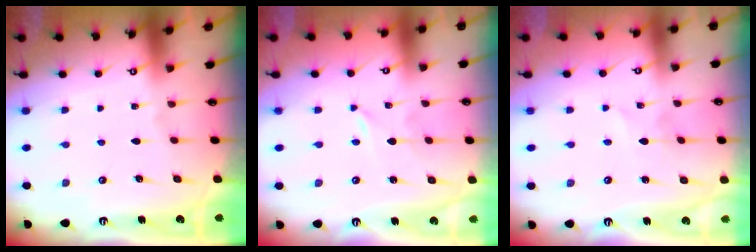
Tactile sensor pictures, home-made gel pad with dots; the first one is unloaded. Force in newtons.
{"total": 0.0}
{"total": 1.8, "press": 1.8, "slide": 0.2}